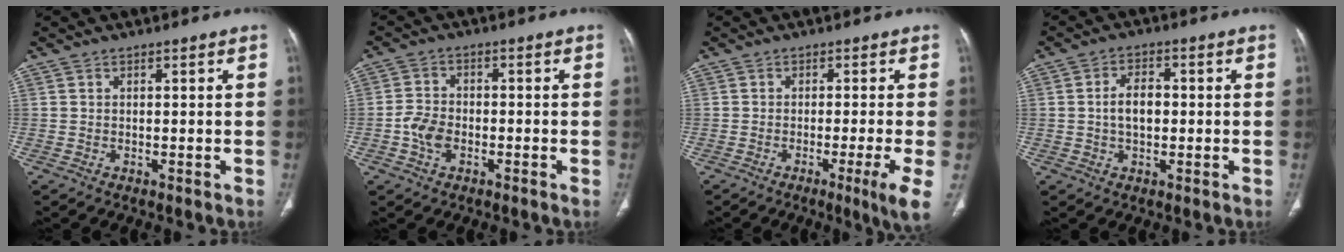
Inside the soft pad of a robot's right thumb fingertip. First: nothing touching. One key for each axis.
{"total": 4.6, "fx": -1.5, "fy": 3.2, "fz": 2.9, "tx": -0.054, "ty": 0.011, "tz": -0.034}
{"total": 5.4, "fx": -2.0, "fy": -0.4, "fz": 5.0, "tx": -0.076, "ty": -0.015, "tz": -0.033}
{"total": 5.2, "fx": 0.0, "fy": 3.2, "fz": 4.1, "tx": -0.067, "ty": 0.013, "tz": -0.004}